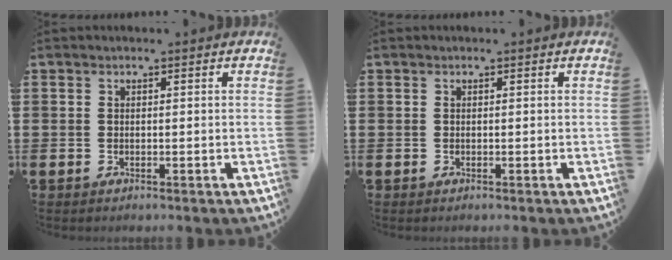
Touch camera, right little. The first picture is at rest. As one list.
[{"total": 0.0}]